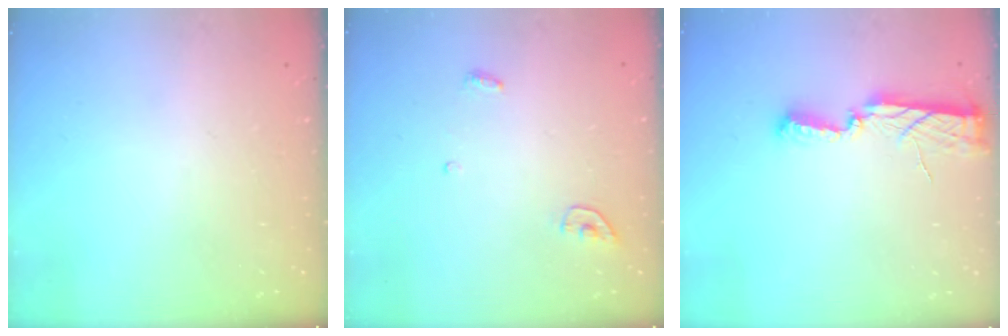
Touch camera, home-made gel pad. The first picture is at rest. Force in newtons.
{"total": 4.6, "press": 4.6, "slide": 0.4}
{"total": 9.3, "press": 8.1, "slide": 4.6}